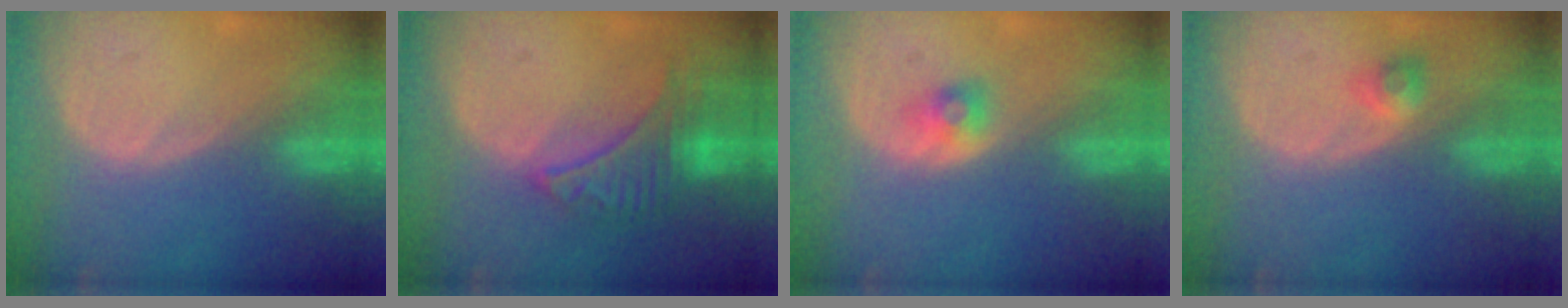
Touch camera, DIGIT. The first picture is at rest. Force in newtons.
{"total": 6.8, "press": 6.8, "slide": 0.2}
{"total": 2.2, "press": 2.2, "slide": 0.3}
{"total": 2.4, "press": 2.0, "slide": 1.3}